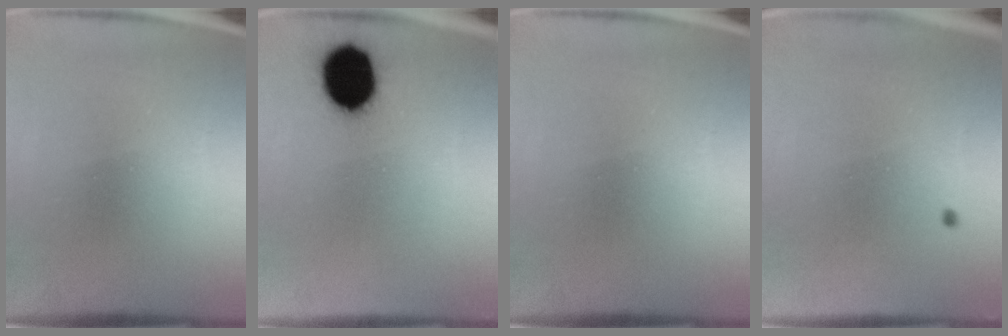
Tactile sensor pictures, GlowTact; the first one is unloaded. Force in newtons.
{"total": 13.4}
{"total": 0.0}
{"total": 0.6}